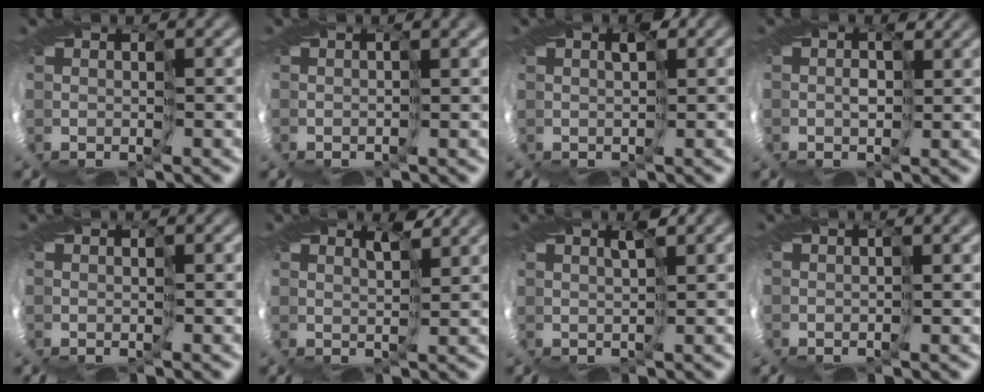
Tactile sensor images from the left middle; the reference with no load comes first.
{"total": 0.9, "force": [0.3, 0.3, 0.8], "torque": [-0.003, 0.008, 0.002]}
{"total": 2.3, "force": [0.7, 1.3, 1.8], "torque": [-0.025, 0.012, 0.010]}
{"total": 1.1, "force": [0.3, 0.9, 0.6], "torque": [-0.018, 0.003, 0.002]}
{"total": 0.0}
{"total": 1.9, "force": [1.9, 0.0, 0.2], "torque": [-0.008, 0.005, 0.015]}
{"total": 1.0, "force": [0.7, -0.3, 0.6], "torque": [-0.009, 0.006, 0.008]}
{"total": 0.5, "force": [0.1, 0.2, 0.5], "torque": [-0.001, 0.007, 0.000]}